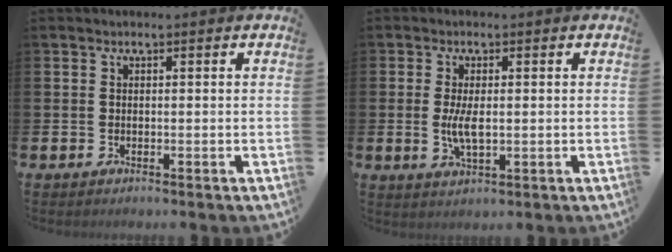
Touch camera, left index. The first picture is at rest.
{"total": 4.1, "force": [0.1, 1.5, 3.8], "torque": [-0.079, 0.001, -0.001]}